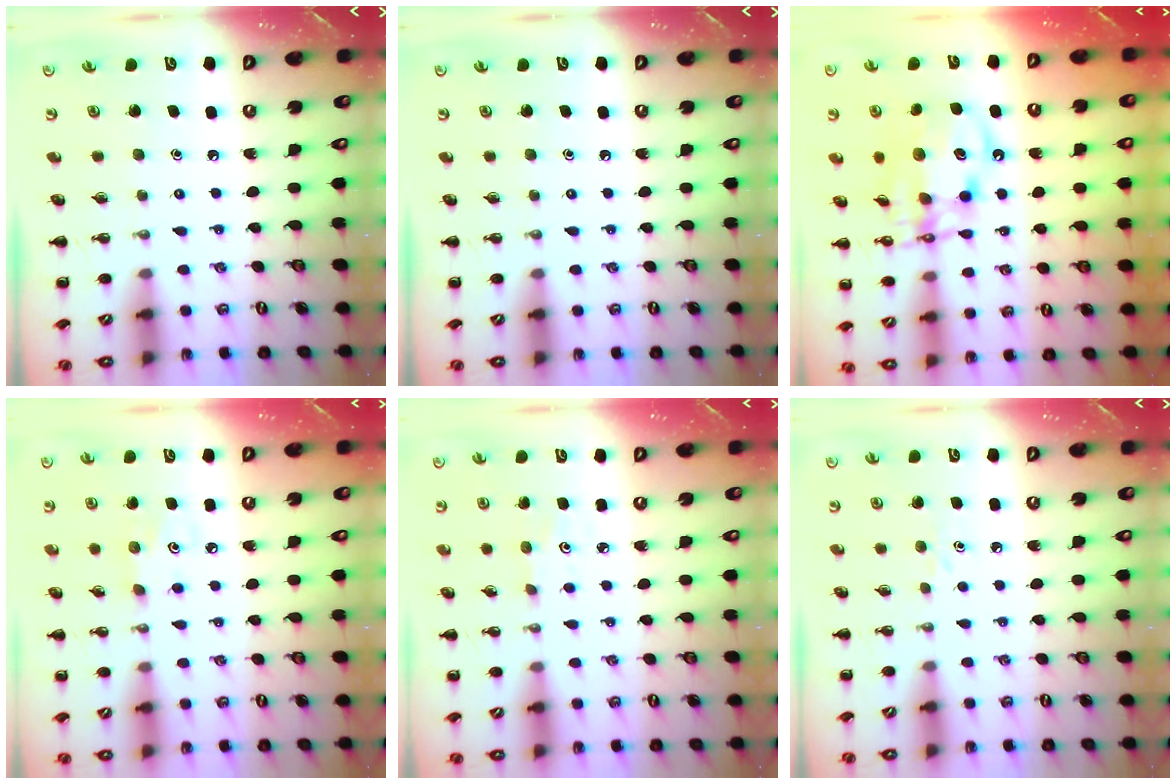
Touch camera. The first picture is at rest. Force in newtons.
{"total": 0.0}
{"total": 13.2, "press": 12.7, "slide": 3.3}
{"total": 3.4, "press": 3.3, "slide": 0.9}
{"total": 1.8, "press": 1.7, "slide": 0.6}
{"total": 3.0, "press": 2.7, "slide": 1.2}